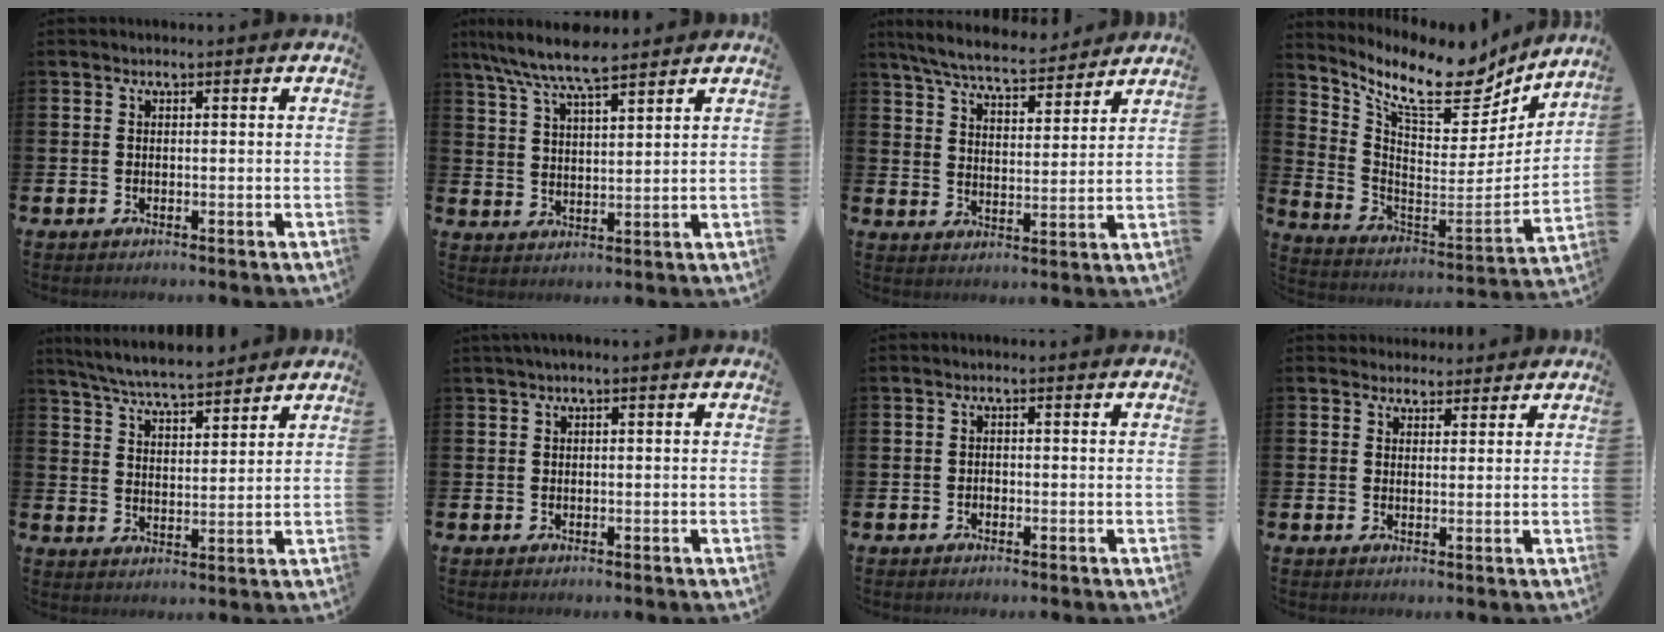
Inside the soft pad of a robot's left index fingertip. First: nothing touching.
{"total": 7.5, "force": [6.7, 1.3, 2.9], "torque": [-0.076, -0.023, 0.120]}
{"total": 7.3, "force": [6.9, 1.0, 2.1], "torque": [-0.071, -0.035, 0.123]}
{"total": 12.7, "force": [9.9, 4.6, 6.4], "torque": [-0.142, -0.070, 0.165]}
{"total": 6.4, "force": [6.1, 0.6, 1.6], "torque": [-0.057, -0.029, 0.111]}
{"total": 0.9, "force": [0.3, 0.0, 0.8], "torque": [-0.020, 0.005, 0.007]}
{"total": 0.7, "force": [-0.4, 0.5, 0.2], "torque": [-0.009, 0.004, -0.009]}
{"total": 3.0, "force": [2.7, 1.2, -0.3], "torque": [0.005, -0.009, 0.049]}